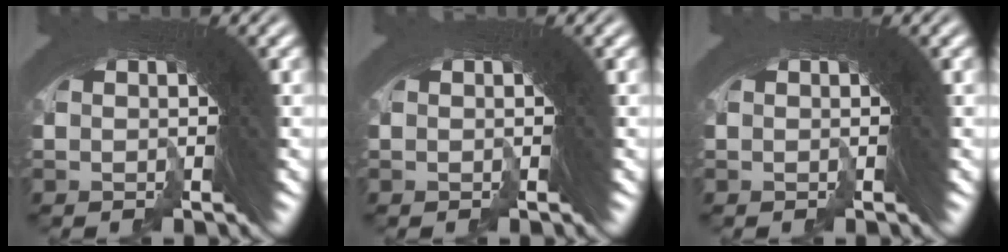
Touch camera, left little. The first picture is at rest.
{"total": 0.0}
{"total": 0.0}